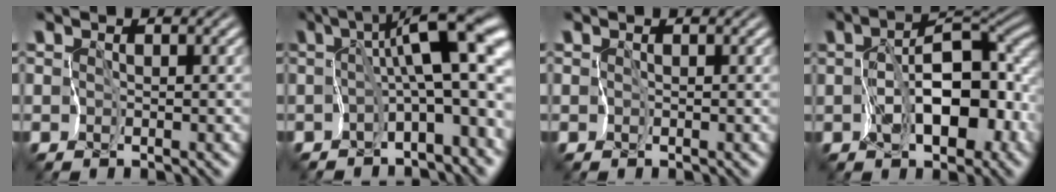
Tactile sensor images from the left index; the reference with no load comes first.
{"total": 11.0, "force": [-1.5, 2.8, 10.5], "torque": [-0.148, 0.021, -0.030]}
{"total": 0.0}
{"total": 9.4, "force": [-1.9, 4.8, 7.9], "torque": [-0.125, 0.003, -0.029]}